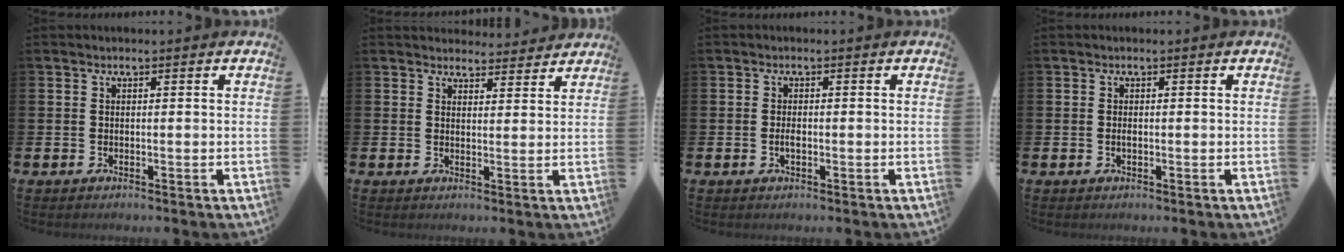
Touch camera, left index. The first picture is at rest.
{"total": 3.4, "force": [3.3, 0.8, -0.1], "torque": [0.005, -0.020, 0.059]}
{"total": 1.4, "force": [-0.3, 0.5, 1.2], "torque": [-0.022, 0.001, -0.007]}
{"total": 0.6, "force": [-0.1, 0.2, 0.6], "torque": [-0.010, 0.000, -0.003]}